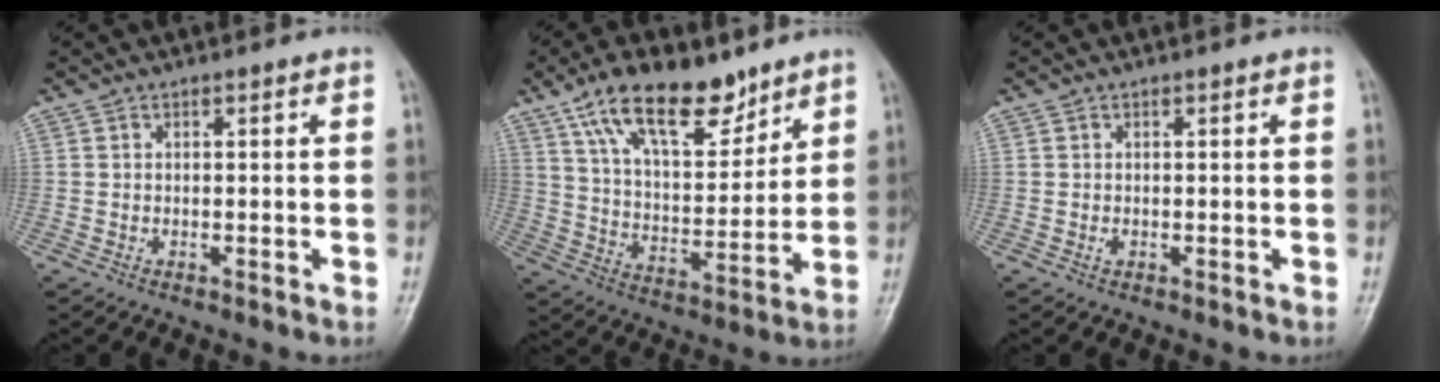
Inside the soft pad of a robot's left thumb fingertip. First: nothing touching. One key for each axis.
{"total": 17.2, "fx": 11.2, "fy": 7.7, "fz": 10.5, "tx": -0.139, "ty": -0.053, "tz": 0.202}
{"total": 0.5, "fx": -0.2, "fy": 0.4, "fz": 0.3, "tx": 0.000, "ty": 0.001, "tz": -0.004}